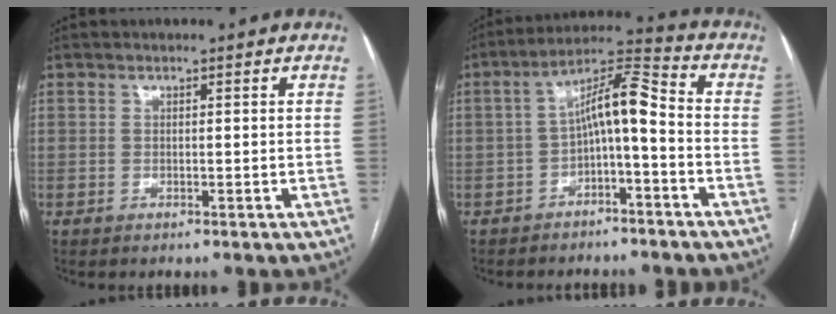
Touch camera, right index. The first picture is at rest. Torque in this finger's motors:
{"motor_torque": [1.16, -0.22, 0.66, 0.16]}